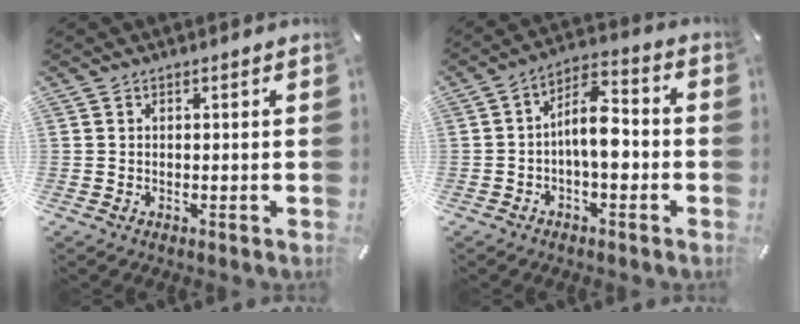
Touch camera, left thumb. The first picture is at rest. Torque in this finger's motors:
{"motor_torque": [0.02, 1.26, 0.17, -0.01, 0.11]}